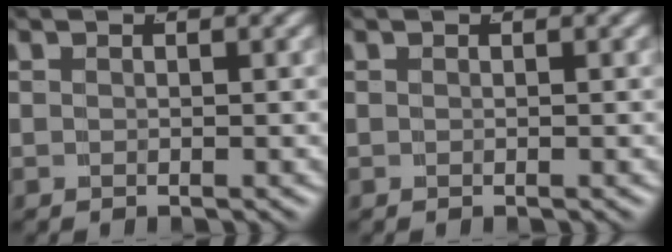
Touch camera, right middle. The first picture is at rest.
{"total": 0.0}